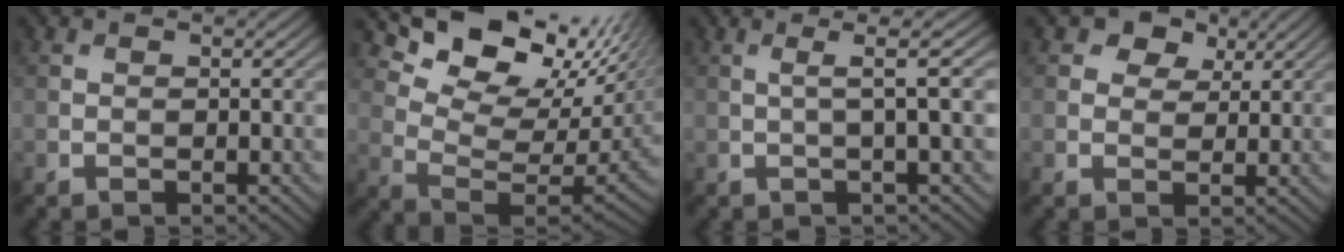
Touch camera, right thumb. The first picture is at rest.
{"total": 14.5, "force": [8.5, 6.4, 9.9], "torque": [-0.189, 0.003, 0.151]}
{"total": 4.1, "force": [0.6, 0.4, 4.0], "torque": [-0.064, 0.018, 0.005]}
{"total": 4.7, "force": [2.7, 3.2, 2.1], "torque": [-0.034, -0.006, 0.047]}